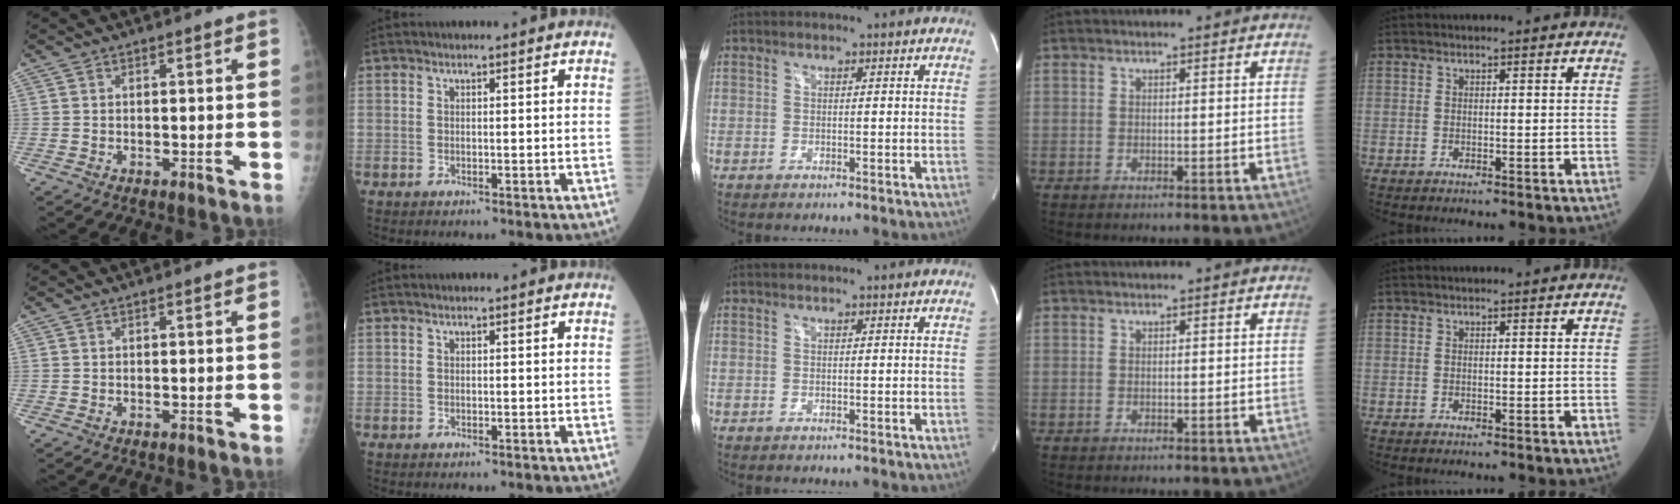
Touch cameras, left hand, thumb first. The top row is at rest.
{}